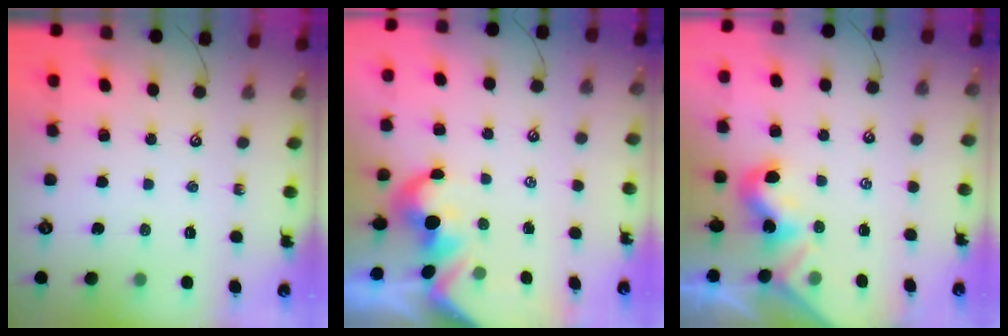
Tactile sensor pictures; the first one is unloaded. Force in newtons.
{"total": 1.7, "press": 1.5, "slide": 0.8}
{"total": 1.7, "press": 1.6, "slide": 0.4}